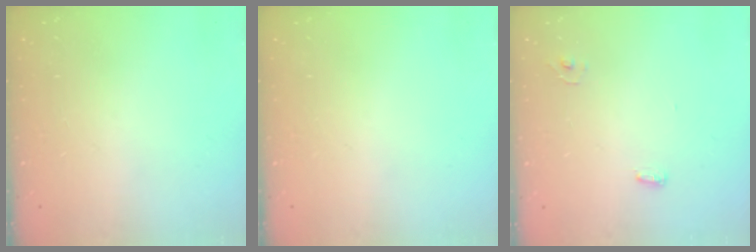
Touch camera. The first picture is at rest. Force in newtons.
{"total": 0.0}
{"total": 4.4, "press": 3.9, "slide": 2.1}